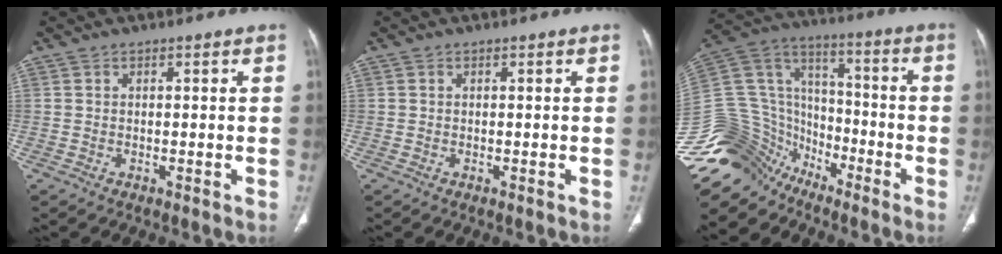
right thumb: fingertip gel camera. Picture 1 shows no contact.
{"total": 0.0}
{"total": 20.3, "force": [-15.7, 12.2, 4.2], "torque": [-0.099, 0.105, -0.284]}